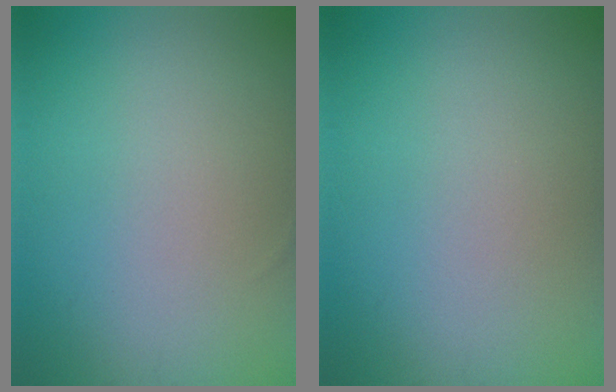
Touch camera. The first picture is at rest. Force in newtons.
{"total": 0.0}